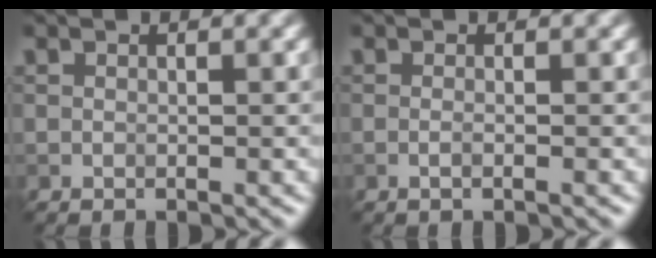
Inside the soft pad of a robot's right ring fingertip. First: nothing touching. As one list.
[{"total": 1.1, "force": [-0.1, 0.4, 1.0], "torque": [-0.001, -0.006, -0.014]}]